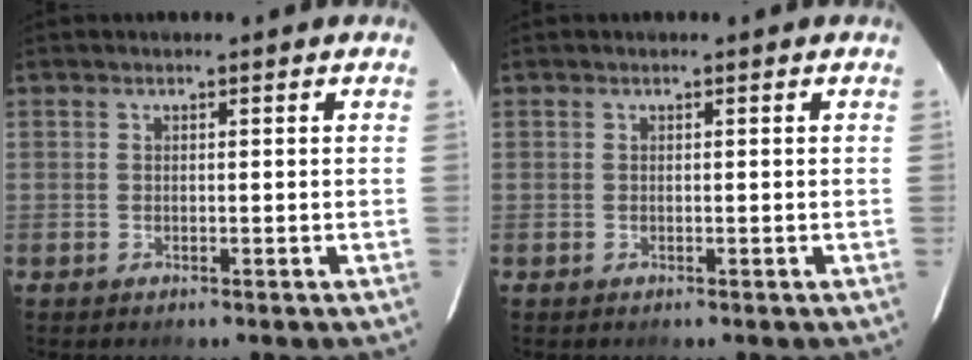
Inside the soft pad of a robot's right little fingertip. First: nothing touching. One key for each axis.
{"total": 0.0}